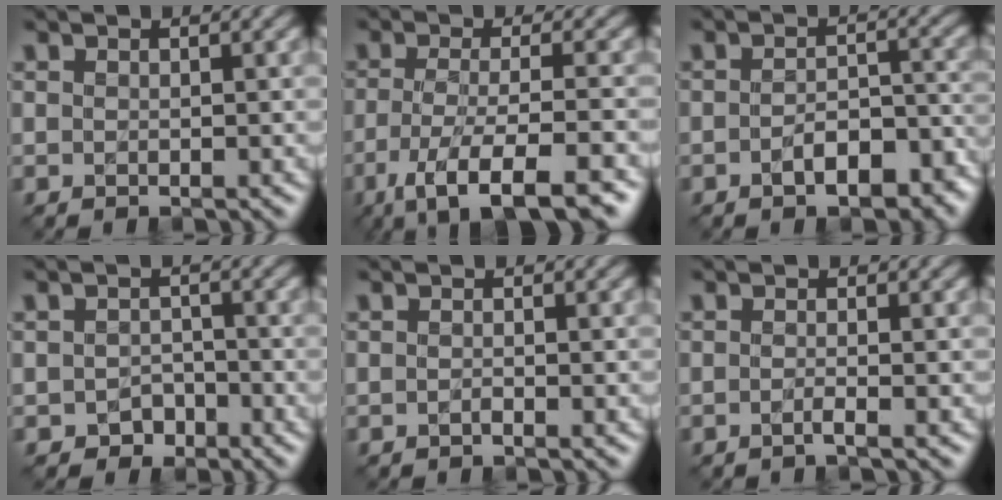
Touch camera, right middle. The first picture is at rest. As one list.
[{"total": 7.4, "force": [-4.0, 1.7, 6.0], "torque": [-0.097, -0.003, -0.072]}, {"total": 4.8, "force": [-2.3, 2.2, 3.5], "torque": [-0.058, 0.005, -0.036]}, {"total": 1.6, "force": [-0.6, 1.4, 0.4], "torque": [-0.005, 0.004, -0.014]}, {"total": 0.0}, {"total": 0.8, "force": [-0.1, 0.2, 0.8], "torque": [-0.013, 0.001, -0.011]}]